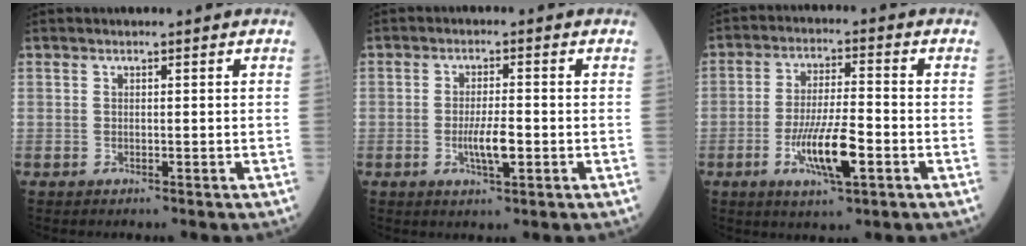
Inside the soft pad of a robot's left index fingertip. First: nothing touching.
{"total": 4.3, "force": [-1.3, 0.8, 4.0], "torque": [-0.080, -0.007, -0.023]}
{"total": 9.0, "force": [-3.5, 1.5, 8.2], "torque": [-0.159, -0.012, -0.063]}